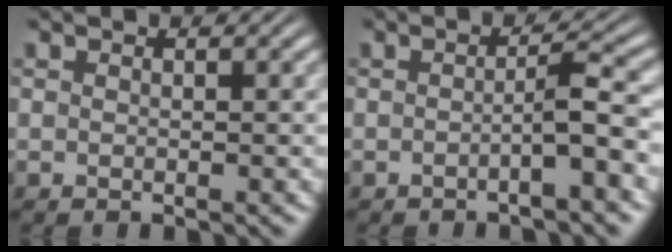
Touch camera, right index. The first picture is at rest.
{"total": 2.1, "force": [-1.1, -0.3, 1.8], "torque": [-0.022, 0.004, -0.021]}